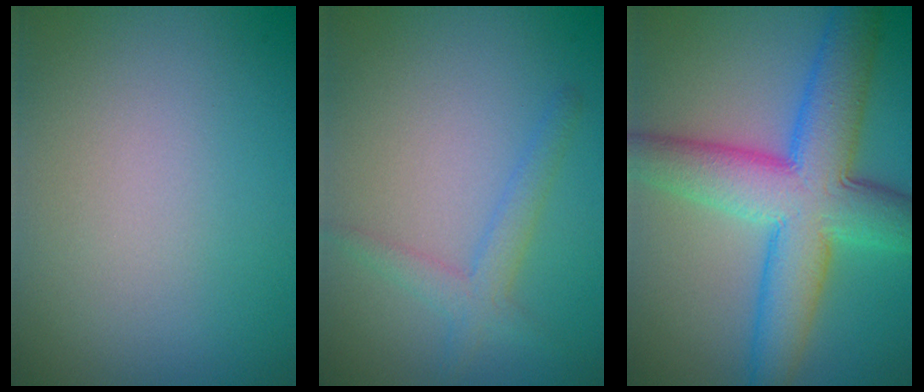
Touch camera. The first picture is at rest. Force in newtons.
{"total": 2.2, "press": 2.2, "slide": 0.1}
{"total": 9.8, "press": 9.8, "slide": 0.3}